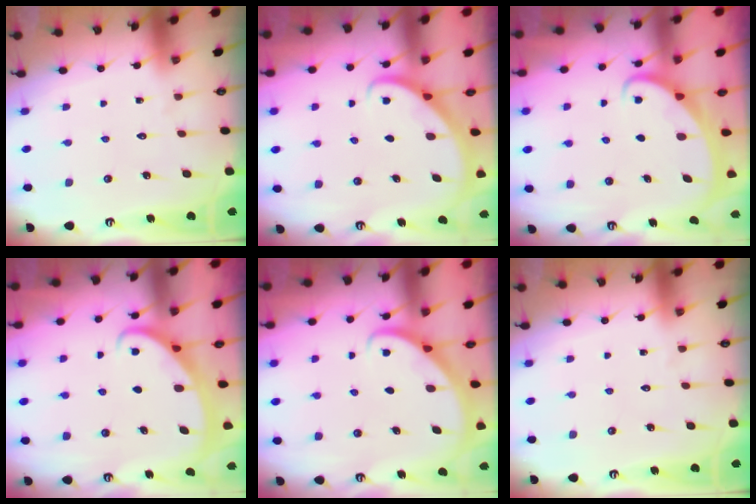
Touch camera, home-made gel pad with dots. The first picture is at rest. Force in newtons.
{"total": 2.8, "press": 2.8, "slide": 0.2}
{"total": 2.0, "press": 2.0, "slide": 0.0}
{"total": 2.6, "press": 2.6, "slide": 0.4}
{"total": 2.8, "press": 2.8, "slide": 0.2}
{"total": 0.0}